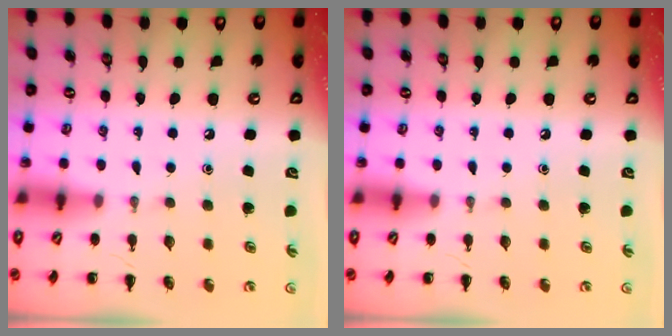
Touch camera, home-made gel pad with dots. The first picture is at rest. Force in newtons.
{"total": 0.0}